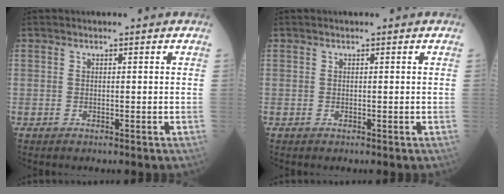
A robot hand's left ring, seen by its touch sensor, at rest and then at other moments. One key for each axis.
{"total": 0.0}